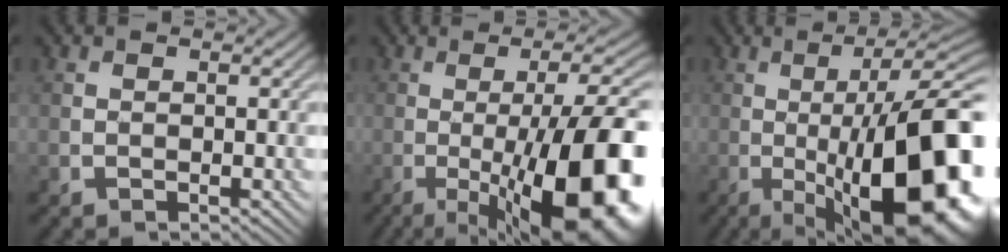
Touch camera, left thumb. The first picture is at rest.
{"total": 19.2, "force": [-5.1, 5.6, 17.7], "torque": [-0.207, 0.005, -0.071]}
{"total": 20.4, "force": [-3.8, 6.5, 19.0], "torque": [-0.245, 0.004, -0.059]}